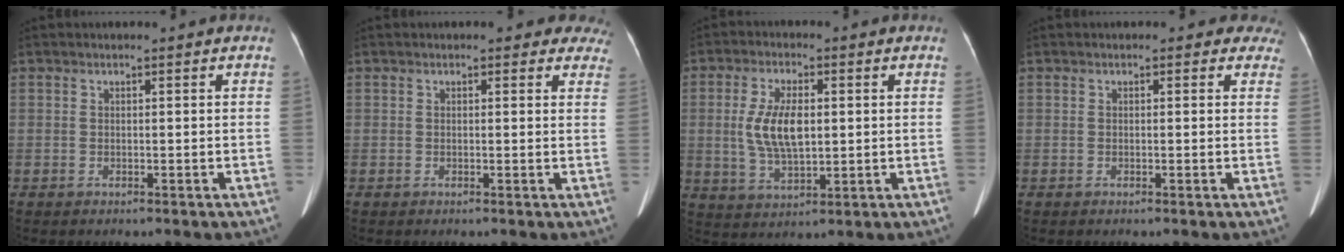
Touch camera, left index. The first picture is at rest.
{"total": 5.7, "force": [5.0, 2.6, 1.3], "torque": [0.017, -0.005, 0.028]}
{"total": 8.1, "force": [0.7, 3.4, 7.3], "torque": [-0.162, 0.007, 0.019]}
{"total": 2.6, "force": [2.0, 1.7, 0.2], "torque": [0.020, -0.006, -0.003]}